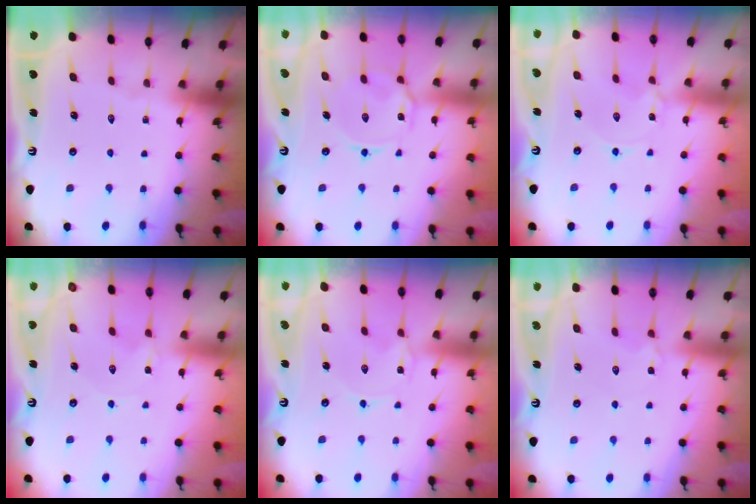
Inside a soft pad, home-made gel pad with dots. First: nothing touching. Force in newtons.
{"total": 7.3, "press": 7.3, "slide": 0.7}
{"total": 0.9, "press": 0.9, "slide": 0.2}
{"total": 0.0}
{"total": 0.0}
{"total": 2.9, "press": 2.9, "slide": 0.5}